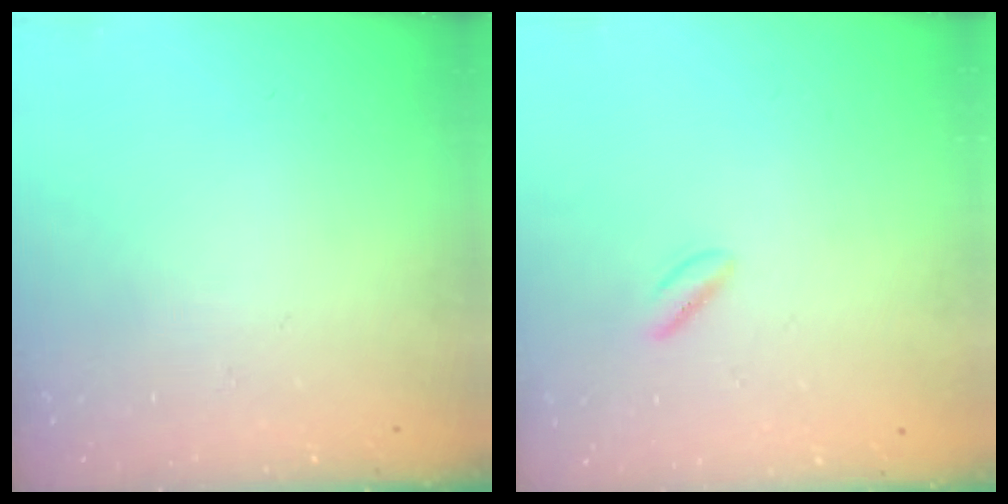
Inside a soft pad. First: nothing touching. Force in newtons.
{"total": 1.4, "press": 1.0, "slide": 0.9}